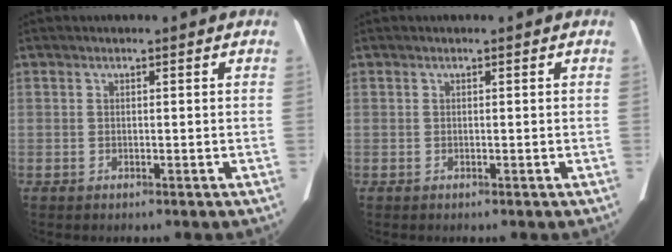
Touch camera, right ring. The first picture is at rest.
{"total": 0.0}